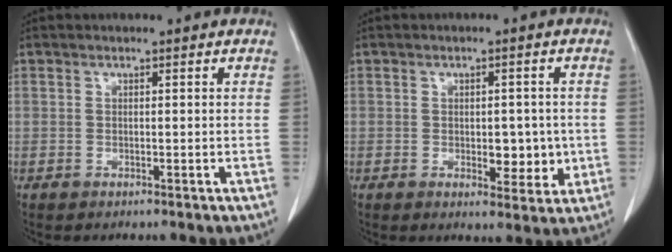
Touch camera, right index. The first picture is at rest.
{"total": 5.1, "force": [-0.5, 2.8, 4.3], "torque": [-0.046, -0.004, 0.000]}